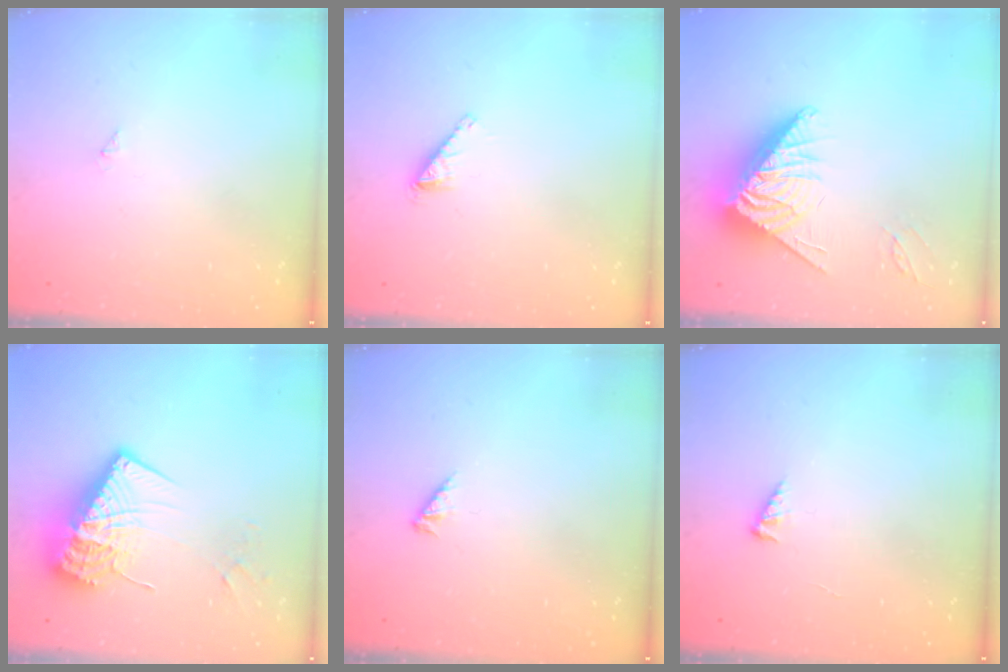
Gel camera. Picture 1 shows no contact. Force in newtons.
{"total": 1.8, "press": 1.8, "slide": 0.1}
{"total": 12.6, "press": 12.5, "slide": 1.7}
{"total": 17.6, "press": 17.5, "slide": 1.5}
{"total": 1.7, "press": 1.6, "slide": 0.4}
{"total": 2.9, "press": 2.9, "slide": 0.6}